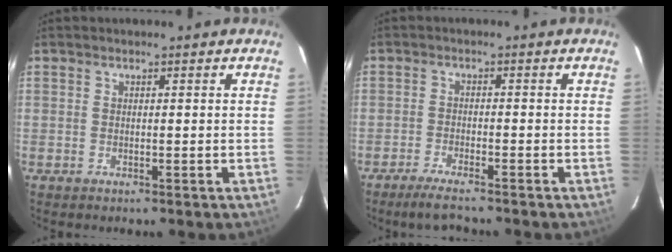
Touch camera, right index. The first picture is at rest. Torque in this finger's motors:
{"motor_torque": [0.25, -0.13, 0.12, 0.01]}